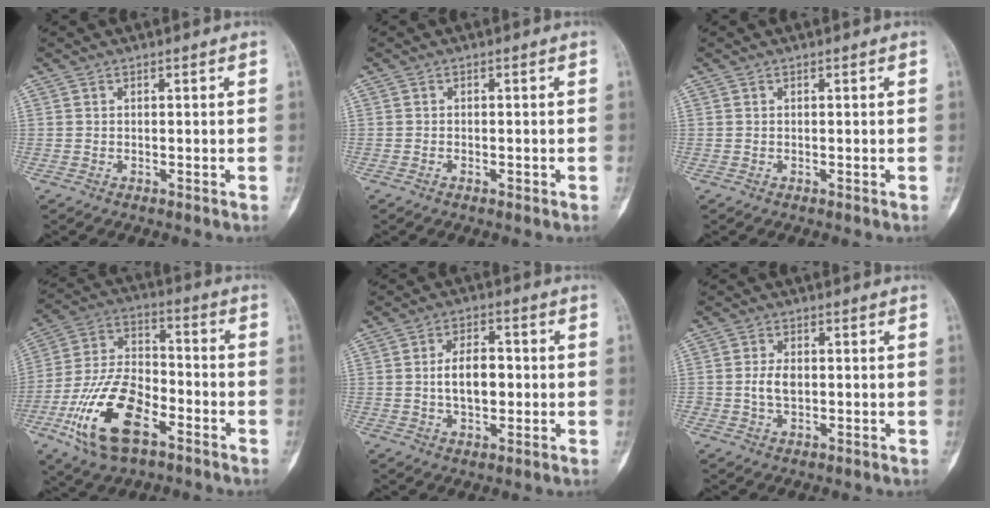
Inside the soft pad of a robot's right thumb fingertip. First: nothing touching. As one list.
[{"total": 0.9, "force": [-0.5, 0.4, 0.5], "torque": [-0.009, 0.006, -0.009]}, {"total": 0.0}, {"total": 18.7, "force": [-8.5, 9.3, 13.8], "torque": [-0.258, 0.042, -0.156]}, {"total": 7.9, "force": [-0.3, 4.6, 6.4], "torque": [-0.096, 0.011, -0.007]}, {"total": 4.0, "force": [-0.3, 2.5, 3.1], "torque": [-0.058, 0.006, -0.006]}]